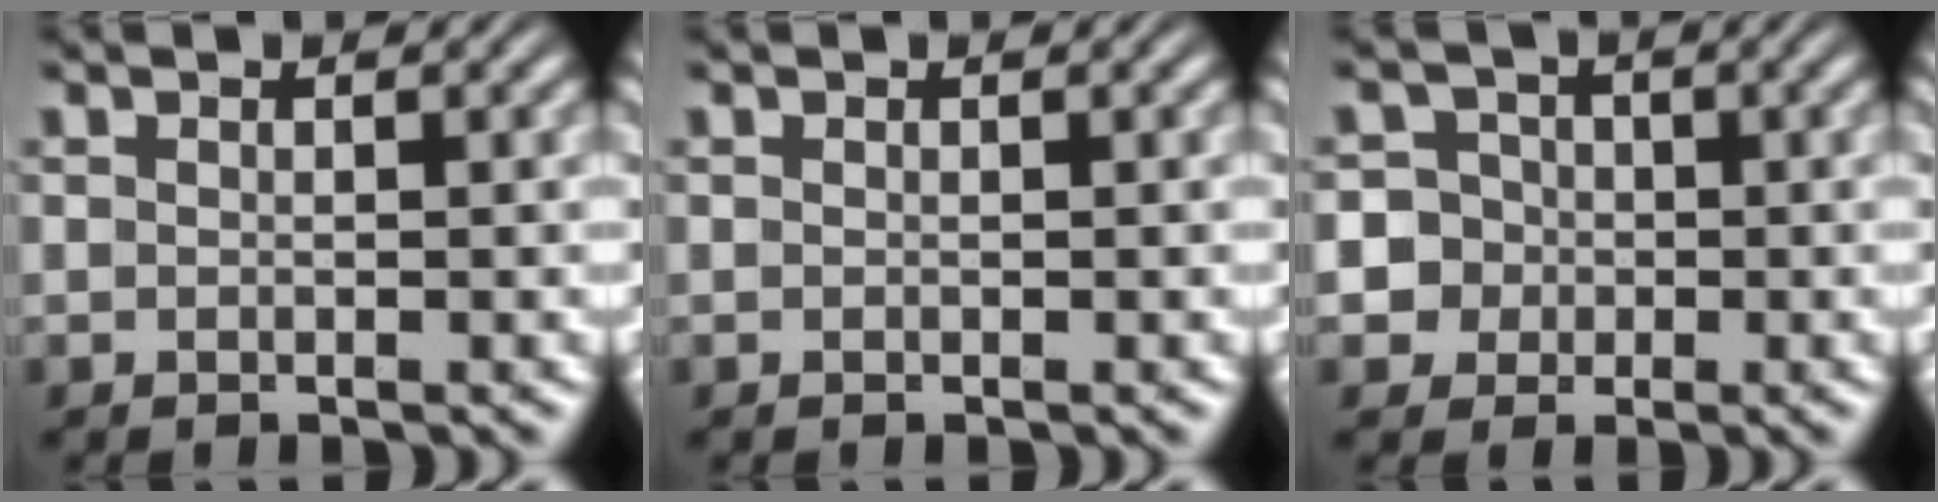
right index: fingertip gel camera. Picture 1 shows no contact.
{"total": 0.0}
{"total": 10.2, "force": [-2.1, 9.7, 2.6], "torque": [-0.100, -0.048, -0.032]}